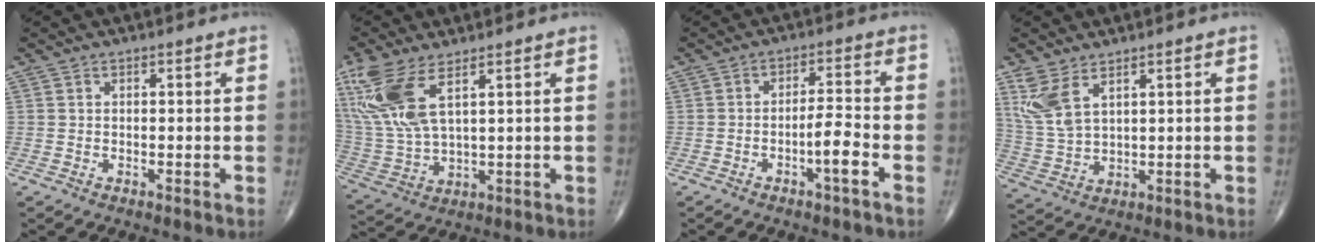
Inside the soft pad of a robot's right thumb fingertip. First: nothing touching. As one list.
[{"total": 14.2, "force": [6.6, 5.3, 11.3], "torque": [-0.270, -0.018, 0.145]}, {"total": 5.2, "force": [-2.4, 0.5, 4.6], "torque": [-0.084, 0.020, -0.042]}, {"total": 7.5, "force": [4.2, 3.3, 5.2], "torque": [-0.115, -0.014, 0.098]}]